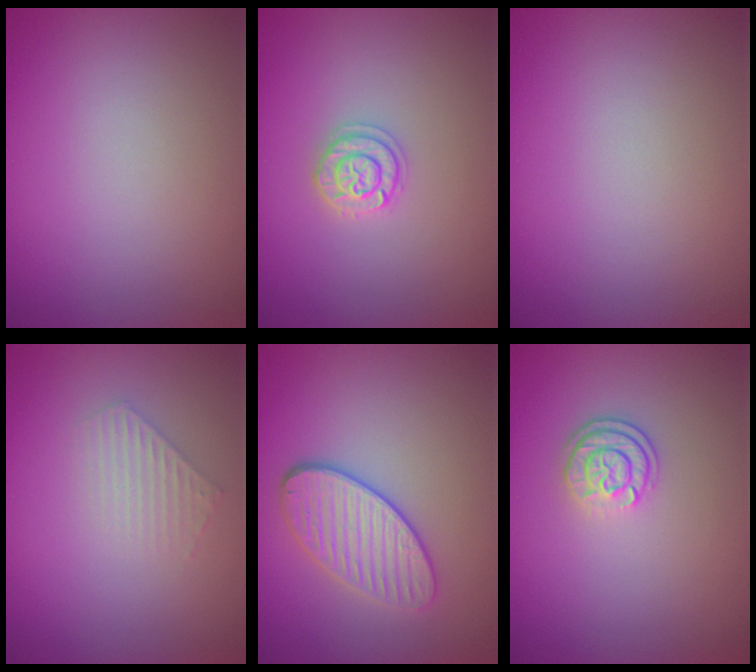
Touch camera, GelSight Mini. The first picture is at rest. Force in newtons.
{"total": 1.7, "press": 1.7, "slide": 0.2}
{"total": 0.0}
{"total": 1.5, "press": 1.5, "slide": 0.3}
{"total": 3.4, "press": 3.2, "slide": 1.2}
{"total": 2.5, "press": 2.0, "slide": 1.5}